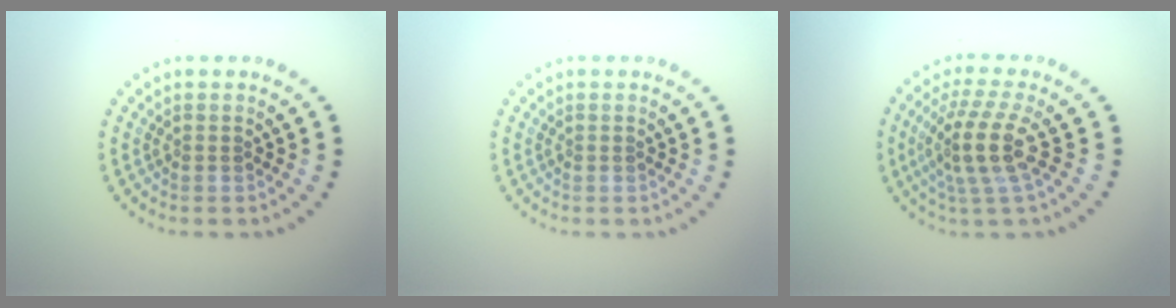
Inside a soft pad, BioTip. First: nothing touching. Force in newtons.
{"total": 0.0}
{"total": 4.4, "press": 3.2, "slide": 2.9}